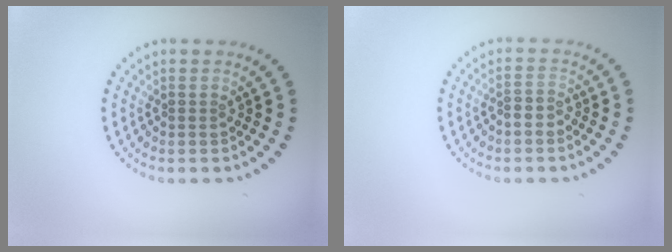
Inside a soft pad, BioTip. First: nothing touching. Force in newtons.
{"total": 1.7, "press": 1.4, "slide": 1.0}